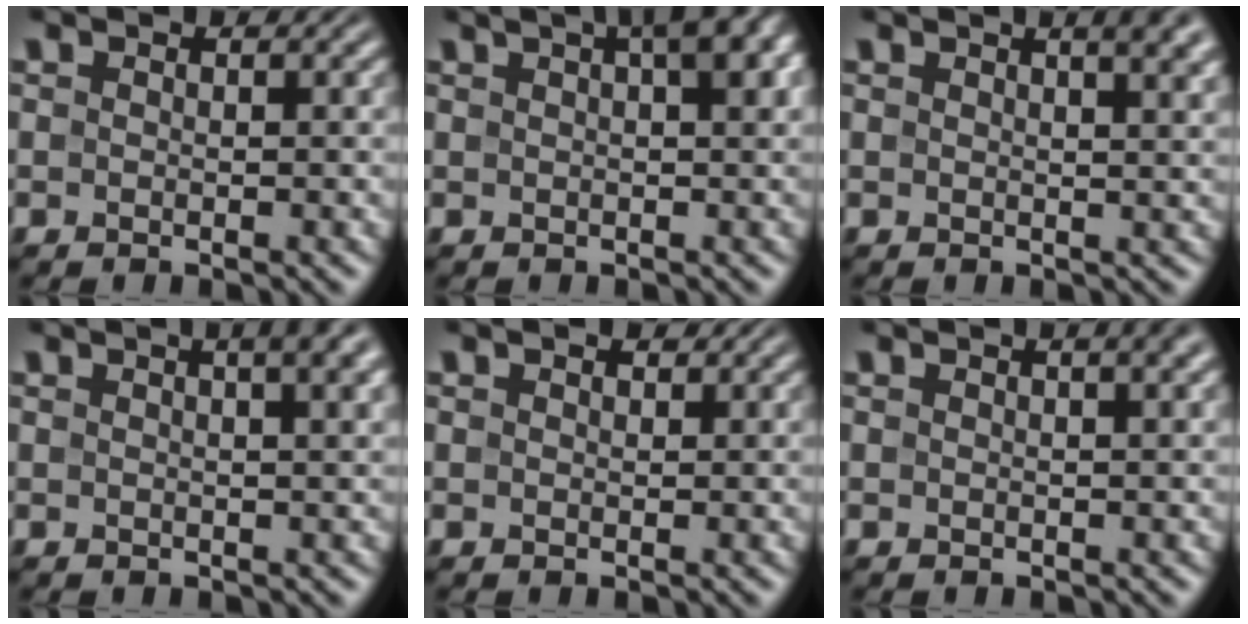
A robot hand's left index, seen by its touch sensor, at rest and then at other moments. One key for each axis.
{"total": 5.4, "fx": 2.5, "fy": 1.5, "fz": 4.6, "tx": -0.048, "ty": 0.023, "tz": 0.032}
{"total": 5.7, "fx": 3.2, "fy": 2.3, "fz": 4.2, "tx": -0.019, "ty": 0.032, "tz": 0.010}
{"total": 6.8, "fx": 3.5, "fy": 2.8, "fz": 5.2, "tx": -0.029, "ty": 0.043, "tz": 0.012}
{"total": 1.2, "fx": 0.9, "fy": 0.6, "fz": 0.5, "tx": -0.011, "ty": 0.002, "tz": 0.014}
{"total": 3.7, "fx": 1.9, "fy": 1.5, "fz": 2.8, "tx": -0.011, "ty": 0.015, "tz": 0.001}